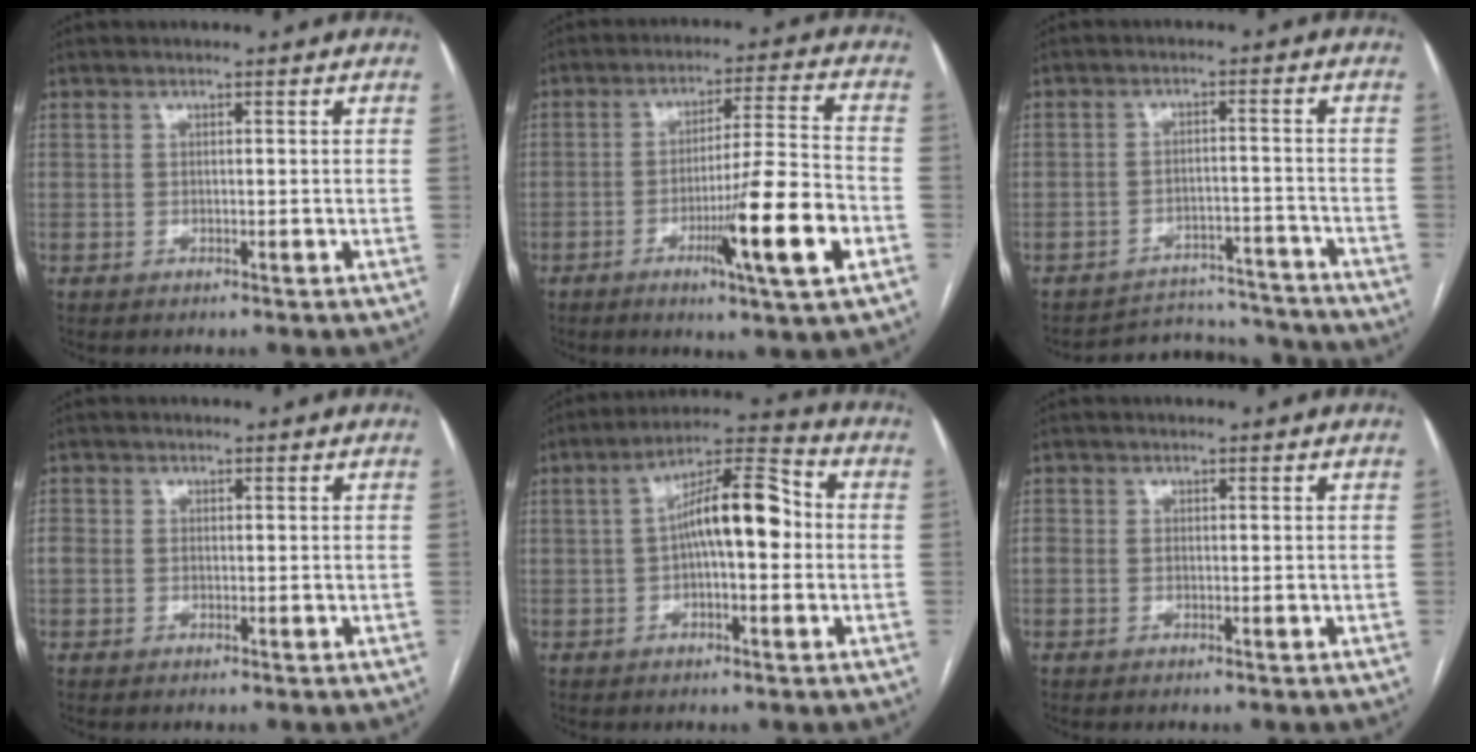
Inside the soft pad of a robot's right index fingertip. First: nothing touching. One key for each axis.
{"total": 13.4, "fx": -4.9, "fy": -0.4, "fz": 12.5, "tx": -0.197, "ty": -0.012, "tz": -0.077}
{"total": 10.2, "fx": -9.9, "fy": 2.2, "fz": -1.2, "tx": 0.029, "ty": 0.035, "tz": -0.131}
{"total": 1.9, "fx": -0.2, "fy": 1.7, "fz": 0.9, "tx": -0.029, "ty": 0.013, "tz": -0.002}
{"total": 10.7, "fx": 0.0, "fy": 3.1, "fz": 10.3, "tx": -0.177, "ty": 0.038, "tz": -0.002}
{"total": 1.6, "fx": -0.3, "fy": 1.3, "fz": 0.8, "tx": -0.020, "ty": 0.008, "tz": -0.007}